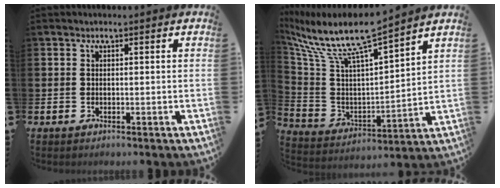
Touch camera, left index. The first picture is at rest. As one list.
[{"total": 9.8, "force": [8.7, 1.0, 4.5], "torque": [-0.129, -0.070, 0.143]}]